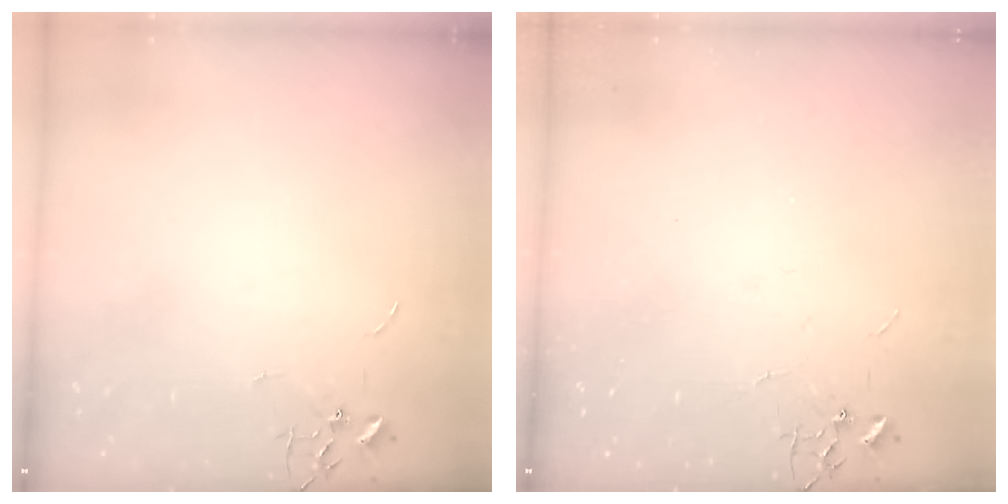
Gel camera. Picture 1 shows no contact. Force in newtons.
{"total": 0.0}